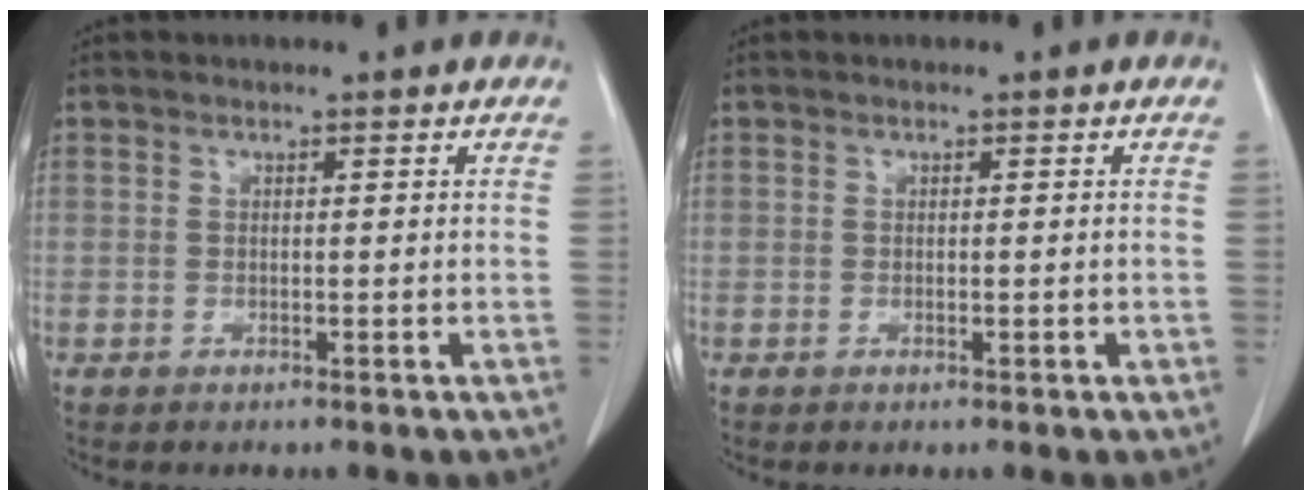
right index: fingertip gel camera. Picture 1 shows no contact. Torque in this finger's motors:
{"motor_torque": [-0.05, 0.02, -0.01, -0.01]}